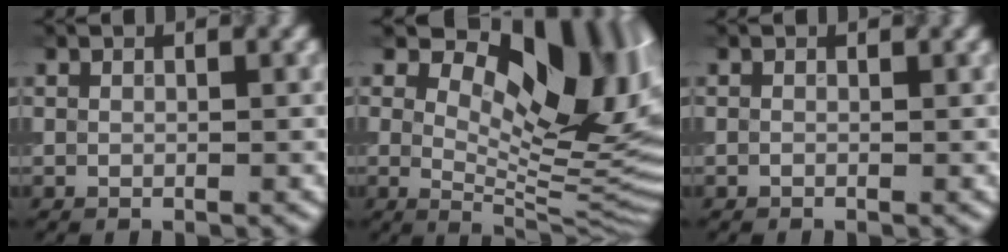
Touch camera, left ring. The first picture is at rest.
{"total": 13.4, "force": [5.6, 6.4, 10.4], "torque": [-0.132, -0.002, 0.090]}
{"total": 0.0}